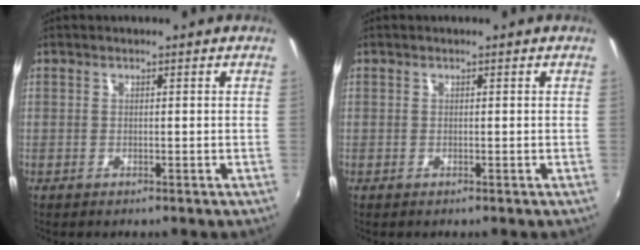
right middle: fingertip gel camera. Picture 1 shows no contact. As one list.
[{"total": 0.0}]